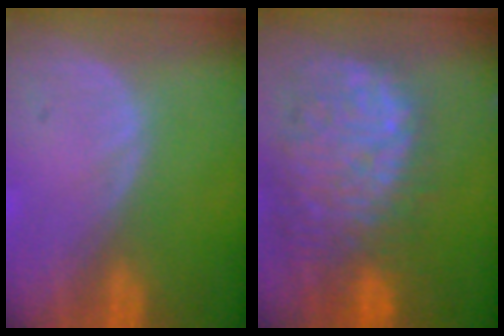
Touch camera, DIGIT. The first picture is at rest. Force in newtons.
{"total": 12.9, "press": 11.2, "slide": 6.5}